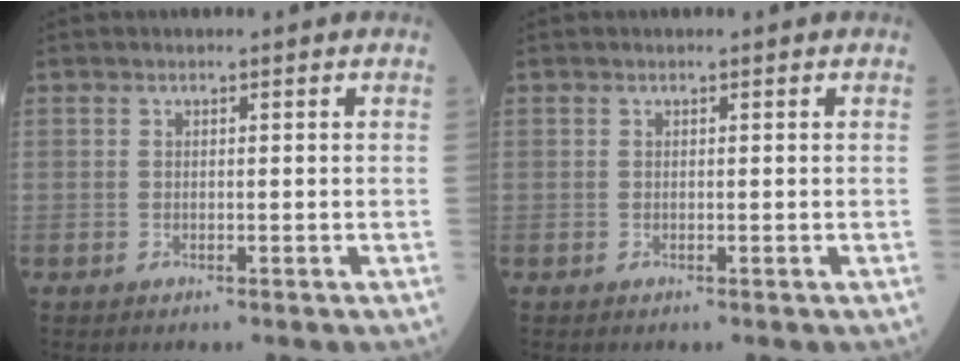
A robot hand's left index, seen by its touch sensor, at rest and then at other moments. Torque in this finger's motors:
{"motor_torque": [0.09, 0.00, 0.03, 0.00]}